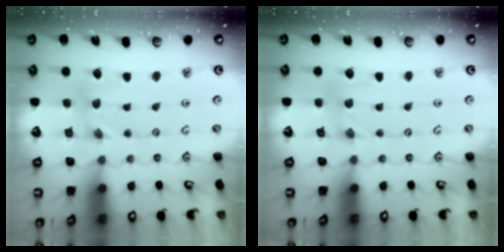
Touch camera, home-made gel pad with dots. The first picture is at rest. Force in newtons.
{"total": 1.6, "press": 1.6, "slide": 0.3}